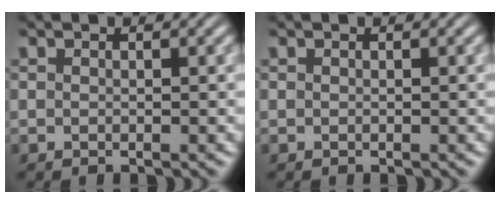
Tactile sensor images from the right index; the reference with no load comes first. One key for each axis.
{"total": 0.0}